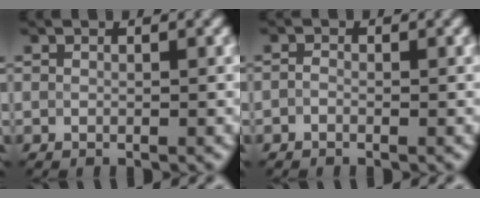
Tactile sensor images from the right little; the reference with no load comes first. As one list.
[{"total": 0.7, "force": [-0.4, 0.4, 0.4], "torque": [-0.007, 0.000, -0.011]}]